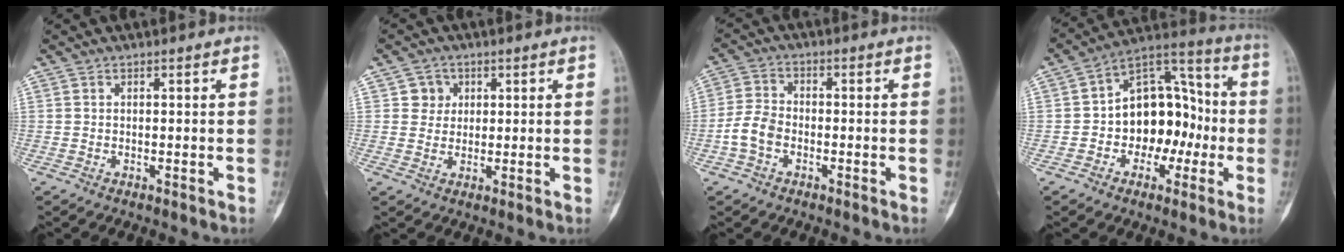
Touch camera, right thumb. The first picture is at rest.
{"total": 3.6, "force": [1.1, 3.4, 0.4], "torque": [0.018, 0.000, 0.013]}
{"total": 5.7, "force": [-2.0, 4.0, 3.5], "torque": [-0.068, 0.019, -0.045]}
{"total": 15.4, "force": [-2.4, 10.8, 10.7], "torque": [-0.111, 0.052, -0.046]}